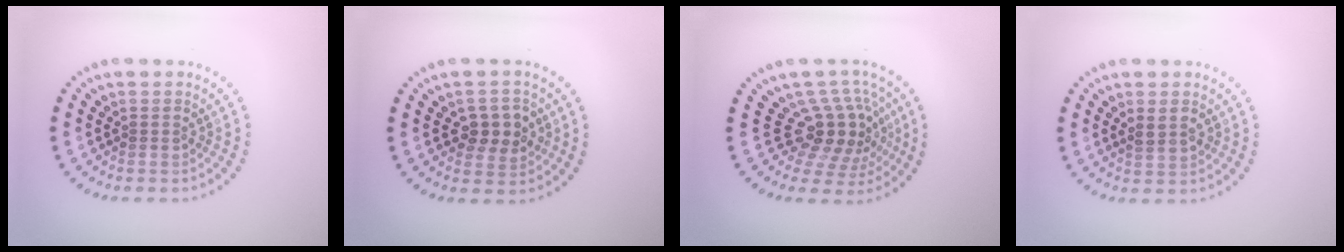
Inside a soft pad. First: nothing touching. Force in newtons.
{"total": 3.2, "press": 3.2, "slide": 0.6}
{"total": 4.6, "press": 3.6, "slide": 3.0}
{"total": 1.7, "press": 1.7, "slide": 0.3}